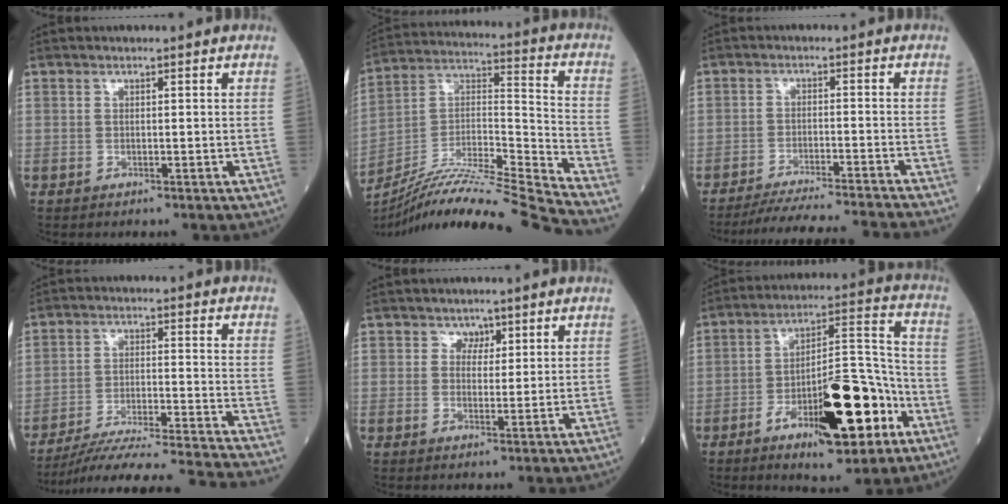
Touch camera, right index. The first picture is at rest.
{"total": 21.3, "force": [-19.2, -2.6, 8.9], "torque": [-0.175, 0.000, -0.336]}
{"total": 13.7, "force": [-12.9, -1.1, 4.5], "torque": [-0.050, -0.020, -0.188]}
{"total": 22.0, "force": [-20.5, -1.5, 7.8], "torque": [-0.085, -0.037, -0.294]}
{"total": 1.9, "force": [1.2, 1.5, 0.4], "torque": [0.008, -0.003, 0.014]}
{"total": 18.0, "force": [-7.6, 4.8, 15.5], "torque": [-0.244, 0.012, -0.109]}